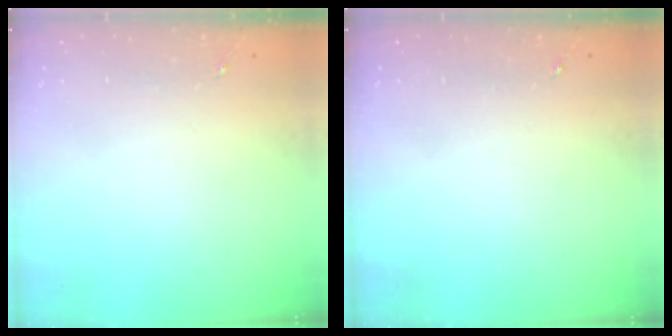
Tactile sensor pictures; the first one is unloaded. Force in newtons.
{"total": 0.0}